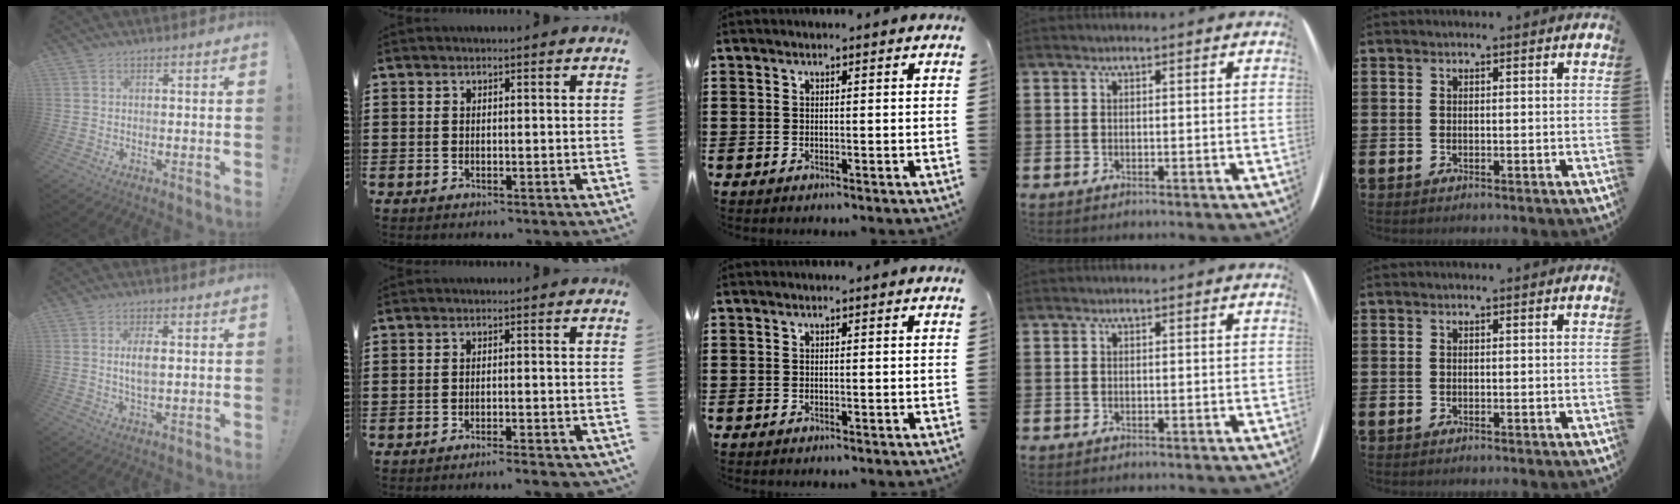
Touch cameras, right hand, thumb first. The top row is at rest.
{"thumb": {"total": 5.0, "force": [0.6, 2.3, 4.3], "torque": [-0.069, -0.005, 0.004]}, "index": {"total": 1.8, "force": [-1.7, -0.4, 0.7], "torque": [-0.012, -0.001, -0.032]}}